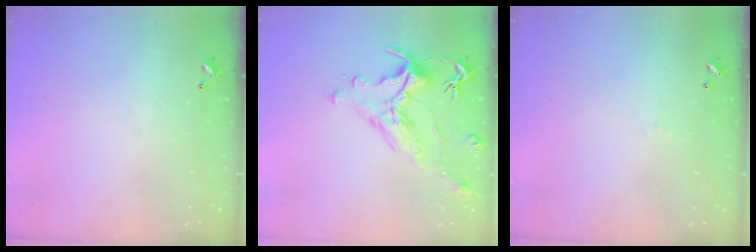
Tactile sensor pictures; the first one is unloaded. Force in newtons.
{"total": 1.3, "press": 0.1, "slide": 1.3}
{"total": 0.0}